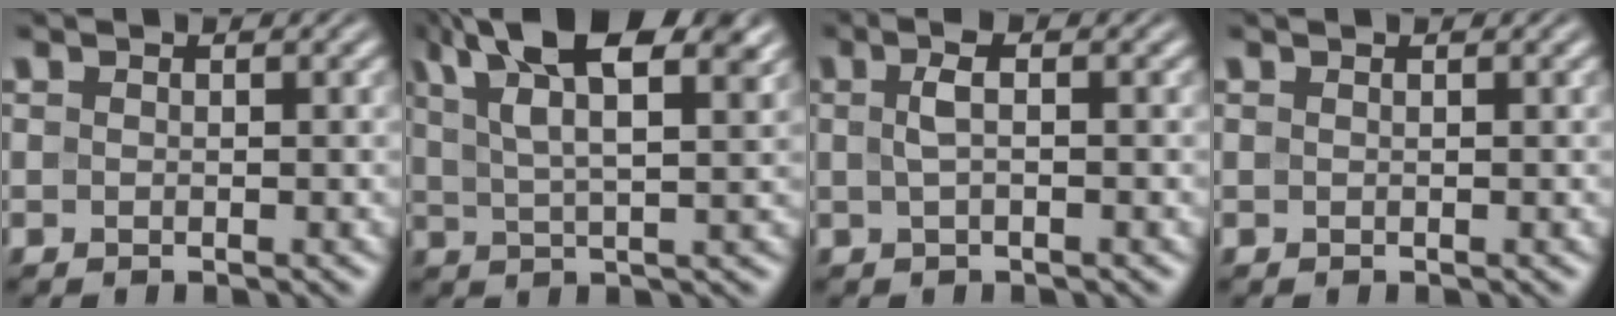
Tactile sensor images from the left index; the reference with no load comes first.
{"total": 11.7, "force": [6.7, 4.2, 8.7], "torque": [-0.153, 0.040, 0.091]}
{"total": 2.1, "force": [0.3, 0.6, 2.0], "torque": [-0.039, 0.011, 0.003]}
{"total": 0.6, "force": [0.3, 0.2, 0.4], "torque": [-0.002, 0.003, 0.000]}